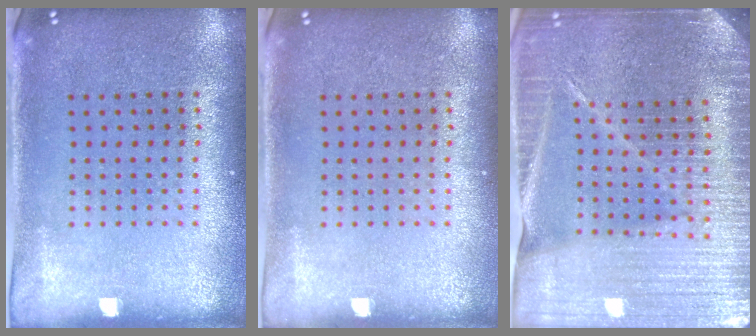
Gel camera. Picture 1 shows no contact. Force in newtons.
{"total": 0.0}
{"total": 4.9, "press": 4.5, "slide": 2.1}